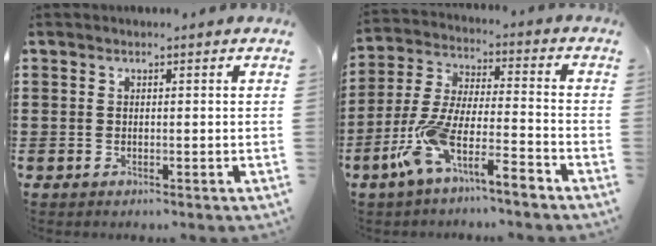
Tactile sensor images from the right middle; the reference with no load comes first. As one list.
[{"total": 9.6, "force": [-7.2, 0.6, 6.2], "torque": [-0.156, -0.015, -0.152]}]